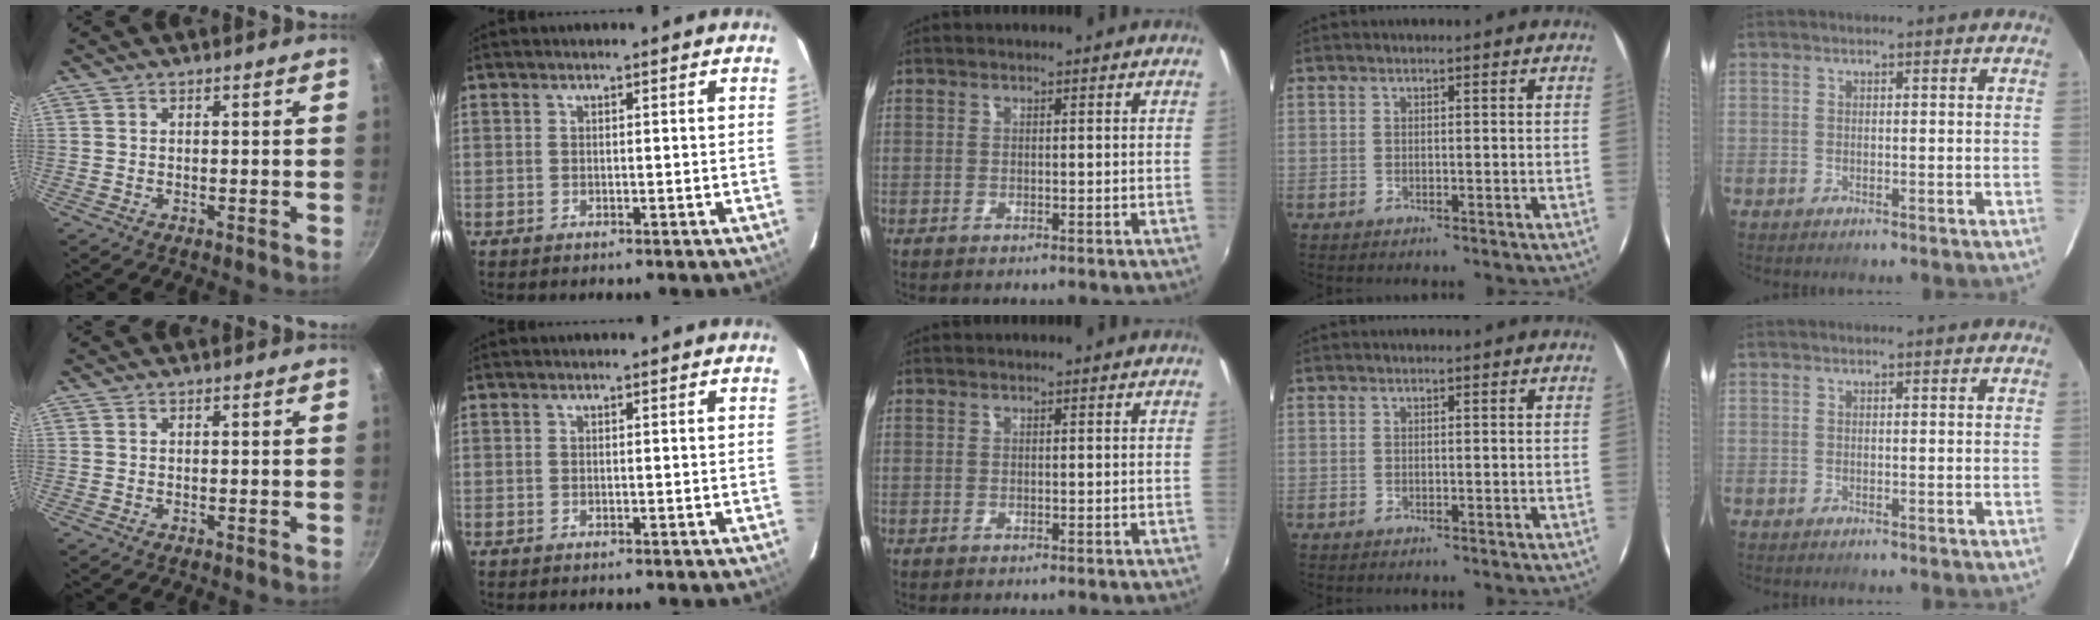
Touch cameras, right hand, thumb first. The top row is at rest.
{}